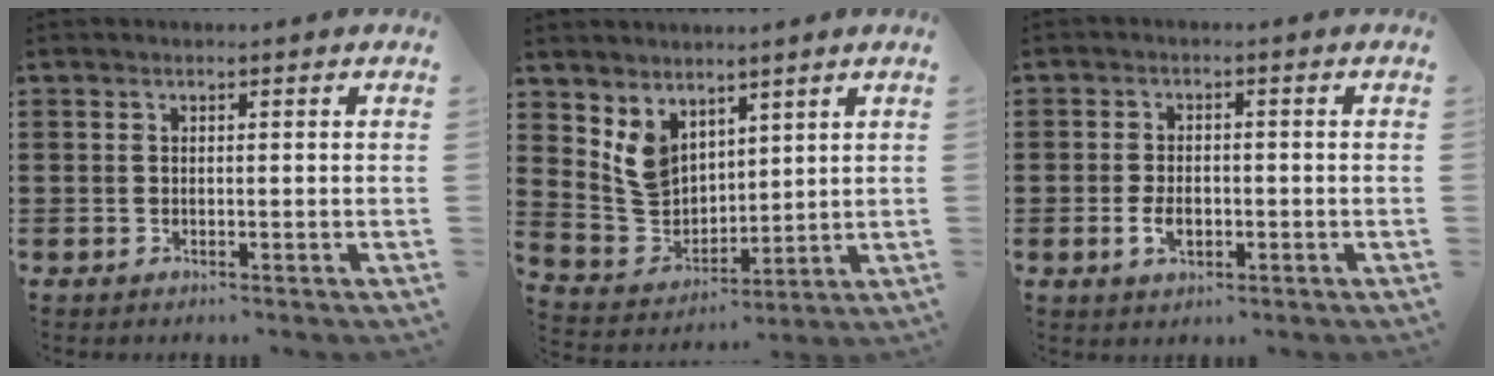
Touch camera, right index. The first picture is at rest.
{"total": 6.4, "force": [3.9, 4.8, 1.9], "torque": [-0.071, -0.010, 0.076]}
{"total": 3.3, "force": [-0.8, 2.1, 2.5], "torque": [-0.047, 0.004, -0.014]}